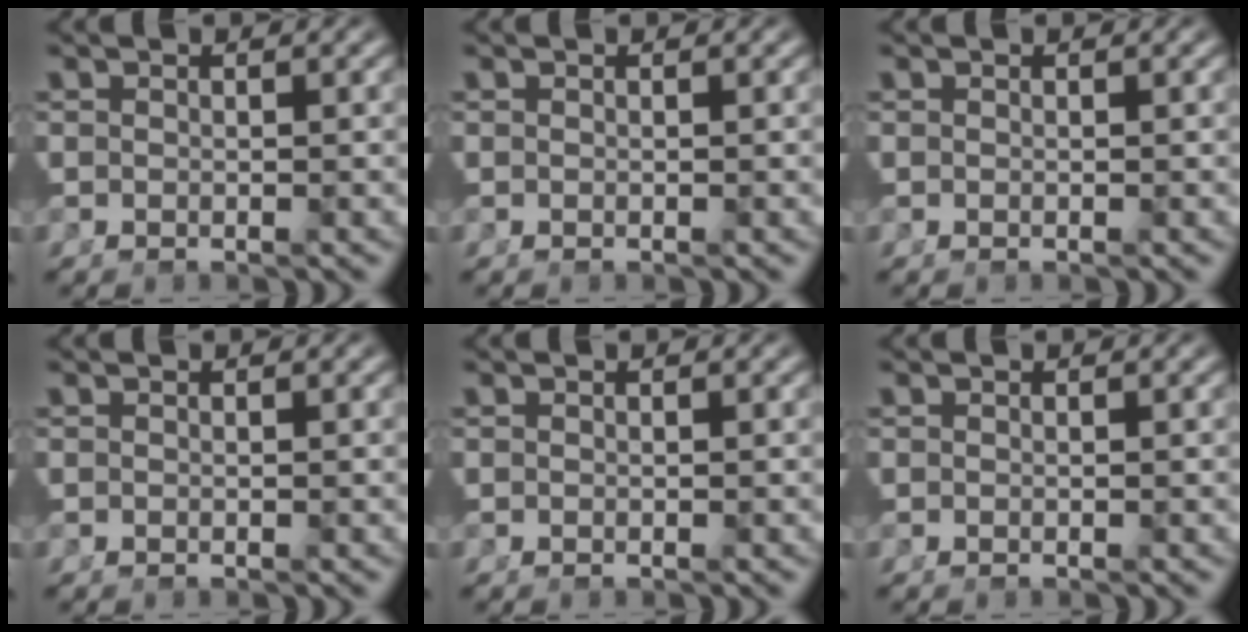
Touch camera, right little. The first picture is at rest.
{"total": 0.0}
{"total": 0.0}
{"total": 0.0}
{"total": 0.0}
{"total": 0.0}